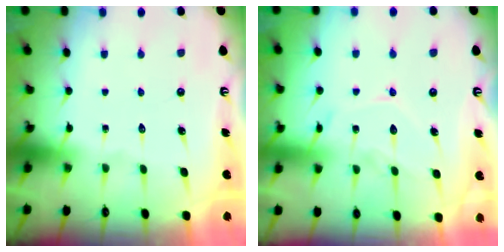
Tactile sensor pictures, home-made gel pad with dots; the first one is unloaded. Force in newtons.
{"total": 10.8, "press": 10.8, "slide": 0.8}